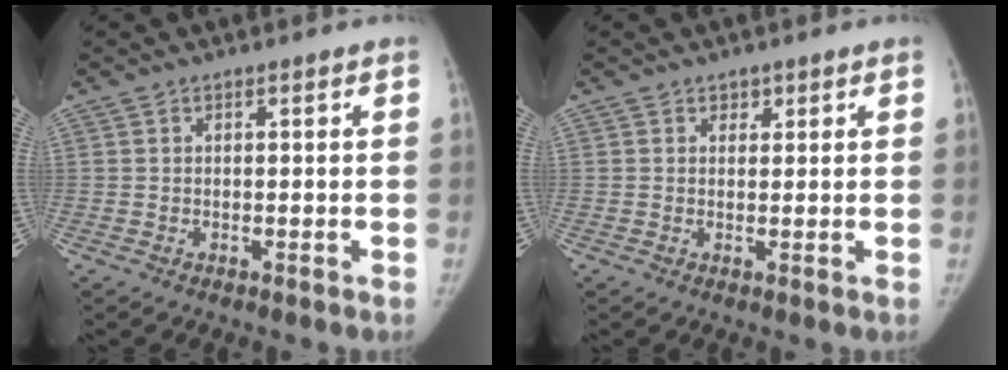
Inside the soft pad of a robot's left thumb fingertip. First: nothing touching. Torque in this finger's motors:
{"motor_torque": [0.10, -0.01, 0.54, -0.34, 0.03]}